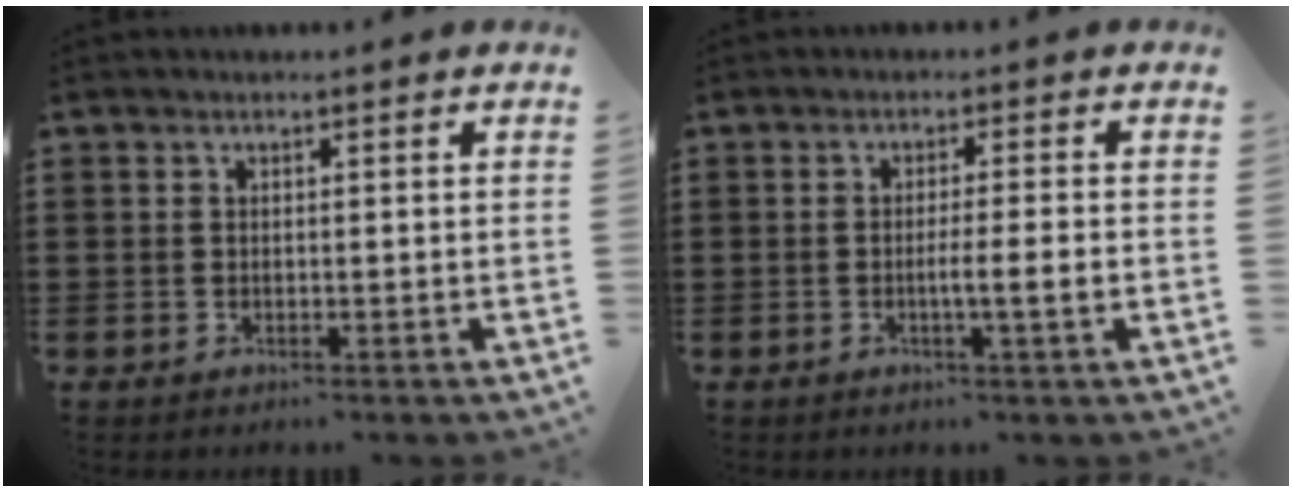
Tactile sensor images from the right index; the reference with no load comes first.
{"total": 3.8, "force": [-1.0, -0.3, 3.6], "torque": [-0.061, -0.010, -0.020]}